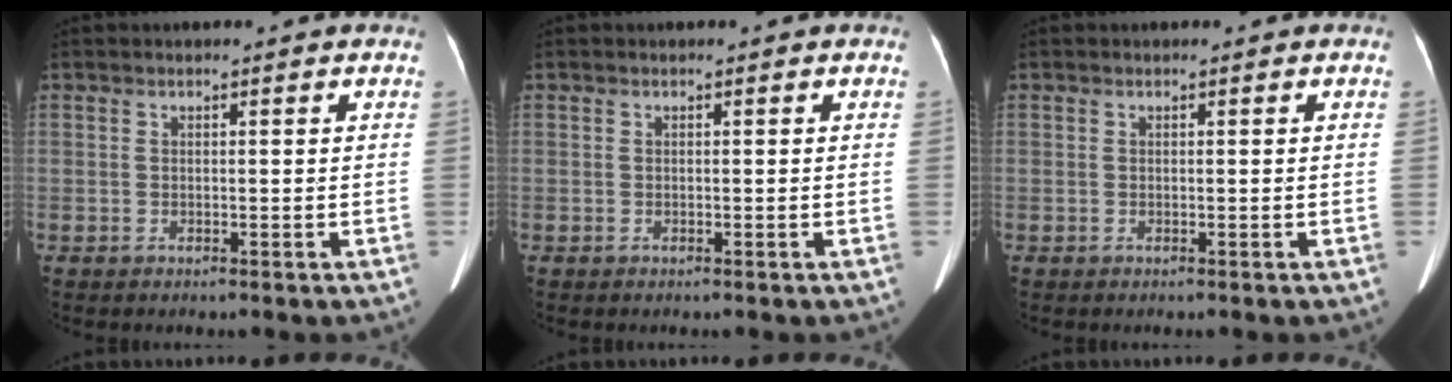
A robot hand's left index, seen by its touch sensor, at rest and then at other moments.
{"total": 0.0}
{"total": 0.0}